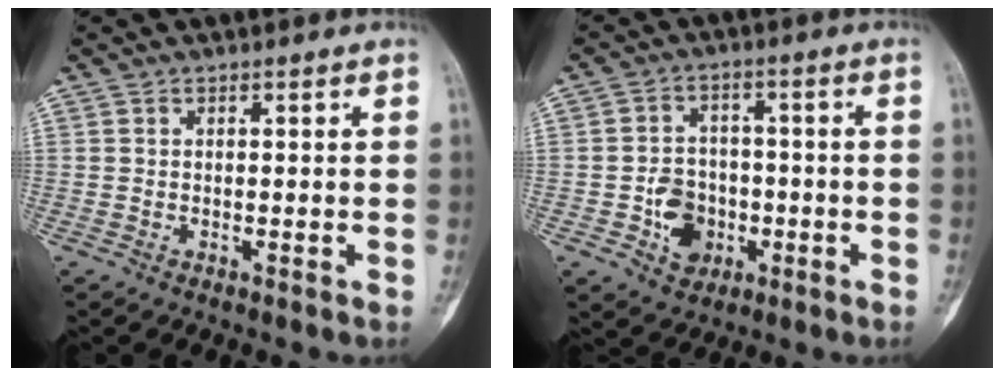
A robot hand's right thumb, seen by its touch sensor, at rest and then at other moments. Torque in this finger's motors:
{"motor_torque": [0.82, 0.68, 0.46, -0.35, 0.06]}